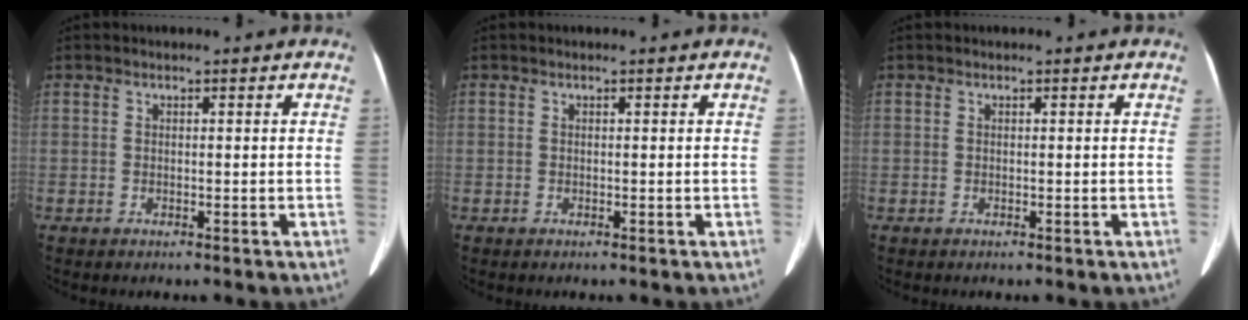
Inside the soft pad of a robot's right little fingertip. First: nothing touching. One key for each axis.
{"total": 0.0}
{"total": 0.0}